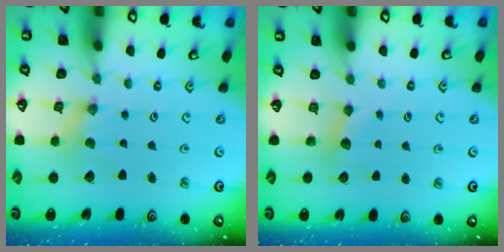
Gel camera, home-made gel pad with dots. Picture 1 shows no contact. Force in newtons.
{"total": 4.1, "press": 4.0, "slide": 0.6}